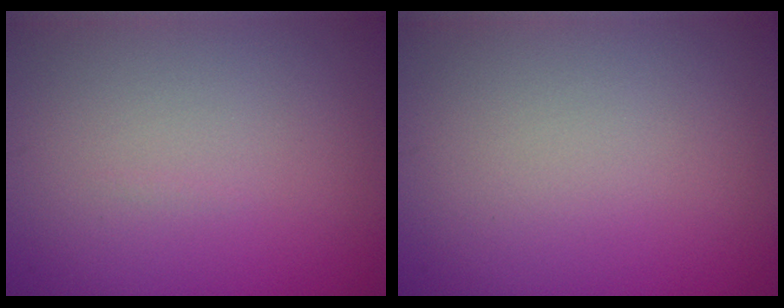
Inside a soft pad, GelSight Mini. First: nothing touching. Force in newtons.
{"total": 0.0}